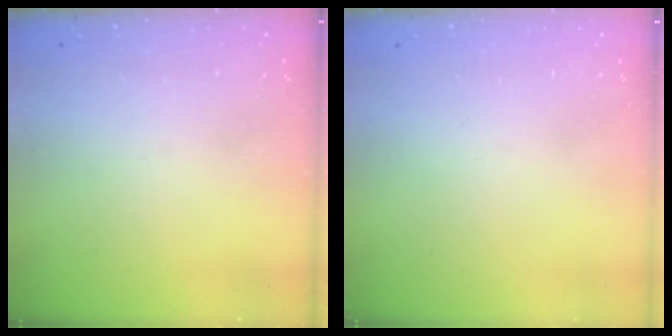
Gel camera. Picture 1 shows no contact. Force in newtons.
{"total": 1.6, "press": 1.6, "slide": 0.1}